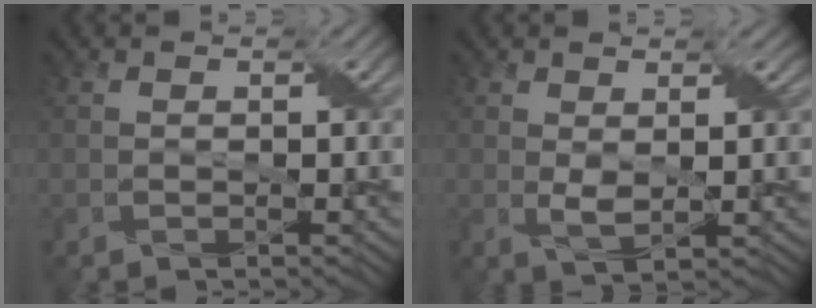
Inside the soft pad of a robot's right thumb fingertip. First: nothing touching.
{"total": 2.6, "force": [0.8, 1.3, 2.1], "torque": [-0.049, -0.004, 0.018]}